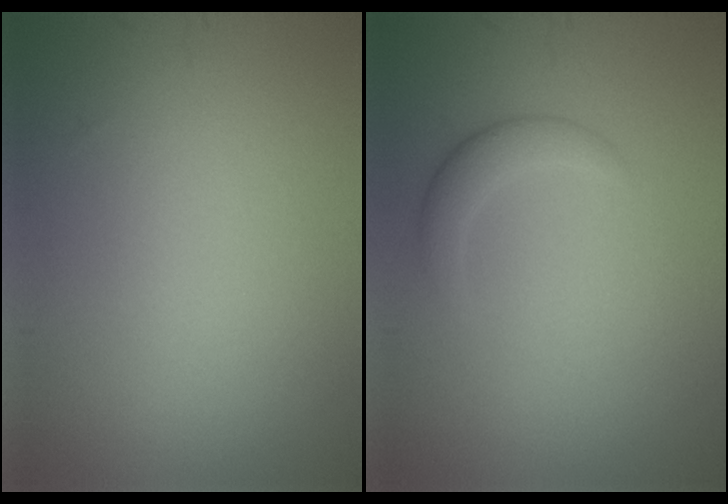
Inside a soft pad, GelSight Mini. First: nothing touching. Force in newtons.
{"total": 1.8, "press": 1.8, "slide": 0.0}